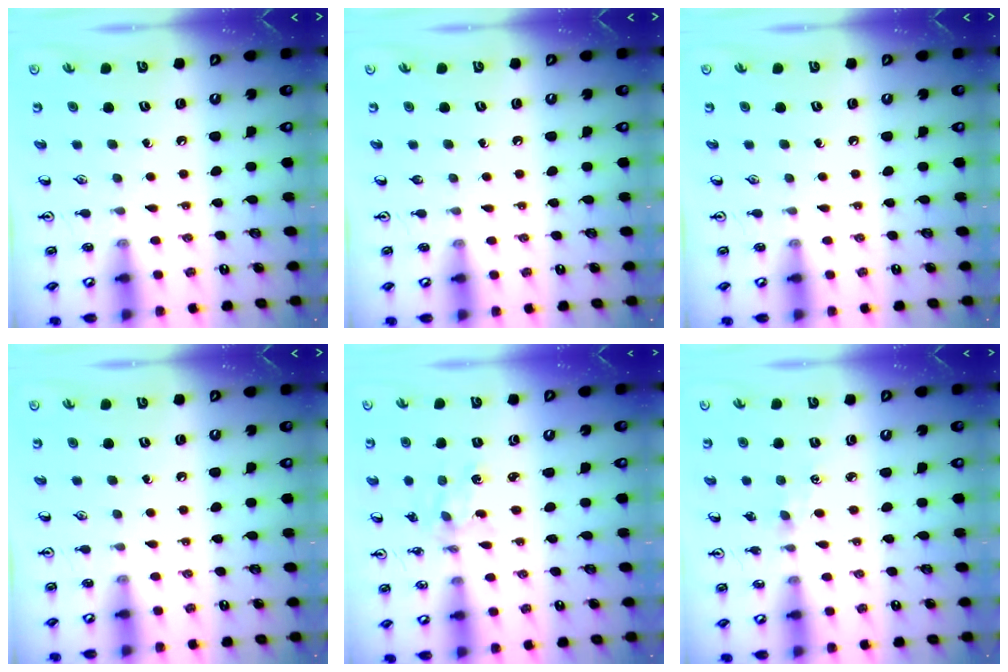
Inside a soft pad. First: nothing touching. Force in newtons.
{"total": 0.0}
{"total": 0.0}
{"total": 0.0}
{"total": 0.7, "press": 0.7, "slide": 0.1}
{"total": 0.6, "press": 0.6, "slide": 0.2}